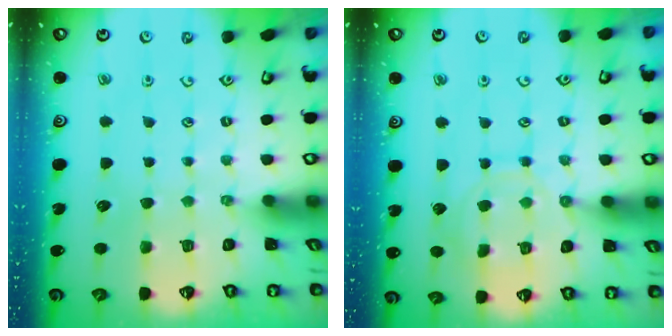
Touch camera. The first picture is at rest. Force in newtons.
{"total": 10.2, "press": 10.2, "slide": 0.9}